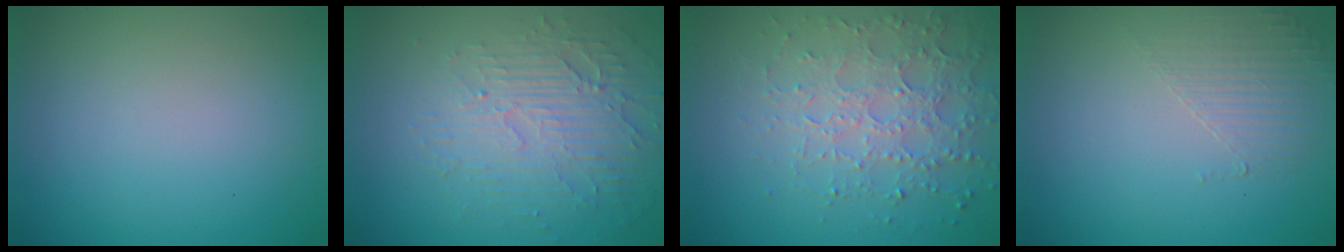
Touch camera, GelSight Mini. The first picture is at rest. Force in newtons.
{"total": 3.9, "press": 3.3, "slide": 2.1}
{"total": 4.0, "press": 4.0, "slide": 0.3}
{"total": 1.6, "press": 0.7, "slide": 1.4}